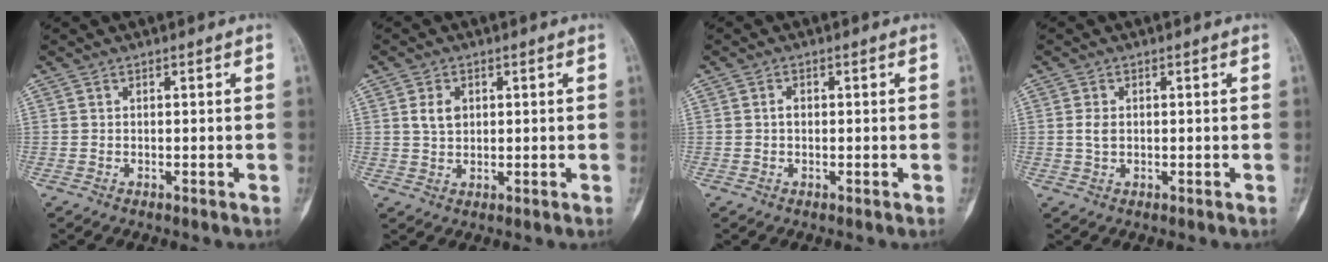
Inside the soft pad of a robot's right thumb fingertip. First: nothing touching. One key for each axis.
{"total": 3.6, "fx": 1.0, "fy": 2.6, "fz": 2.3, "tx": -0.032, "ty": -0.002, "tz": 0.020}
{"total": 1.1, "fx": 0.0, "fy": 0.8, "fz": 0.8, "tx": -0.011, "ty": 0.003, "tz": -0.003}
{"total": 2.1, "fx": 0.1, "fy": 1.4, "fz": 1.6, "tx": -0.031, "ty": 0.001, "tz": 0.003}